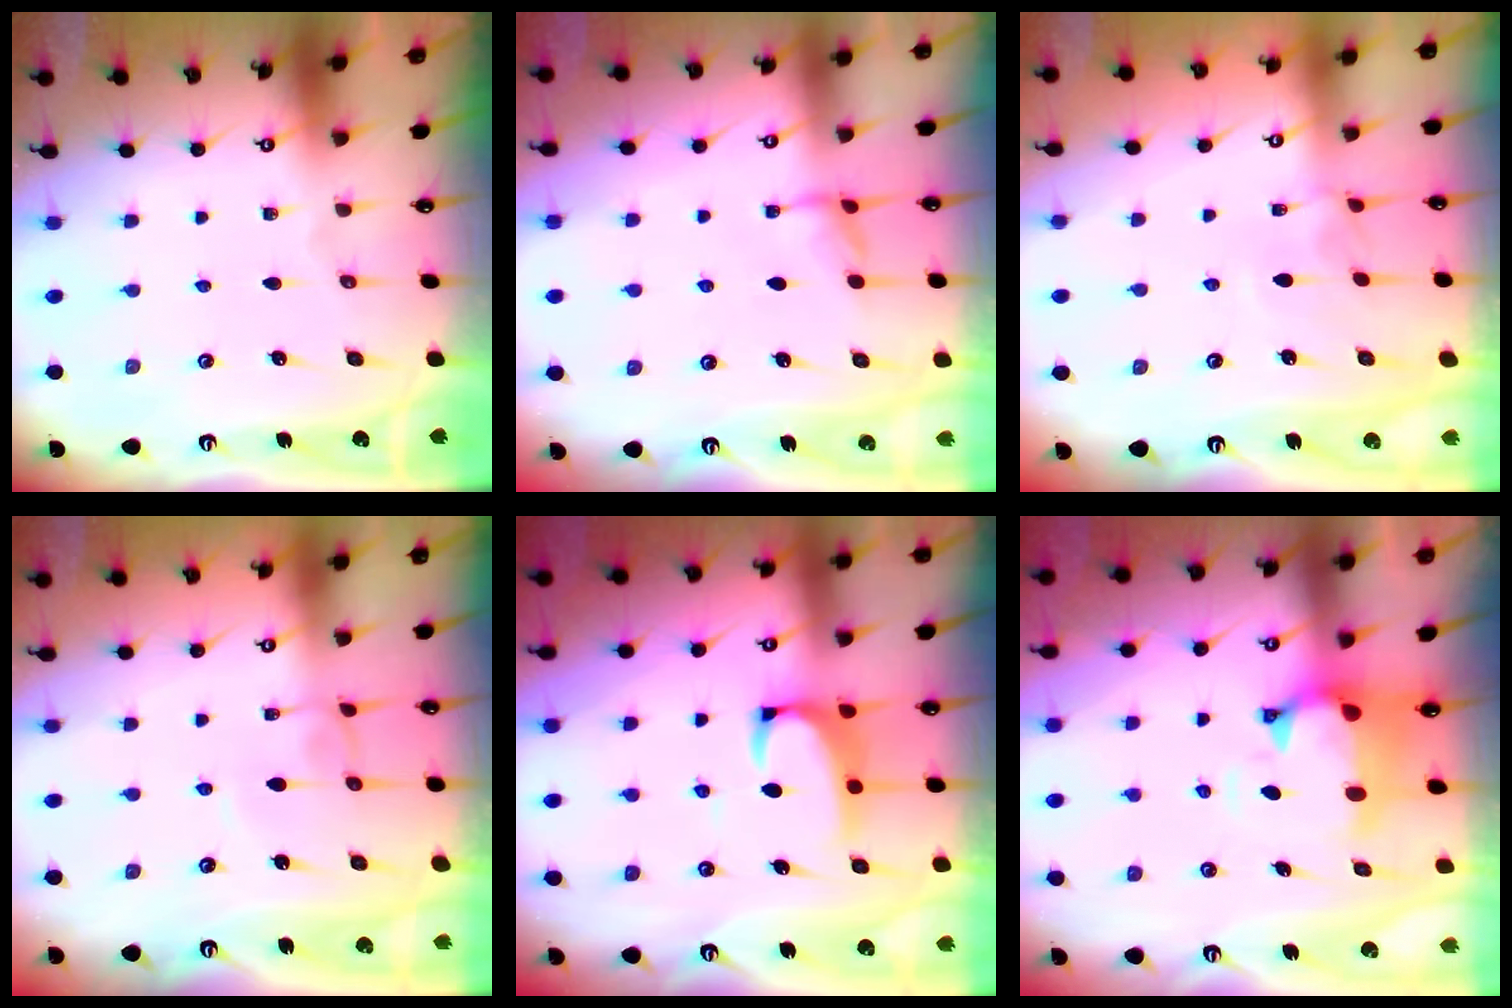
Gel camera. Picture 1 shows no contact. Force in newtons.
{"total": 1.6, "press": 1.5, "slide": 0.6}
{"total": 4.7, "press": 4.7, "slide": 0.1}
{"total": 1.5, "press": 1.4, "slide": 0.3}
{"total": 2.8, "press": 2.7, "slide": 0.9}
{"total": 1.2, "press": 0.1, "slide": 1.2}